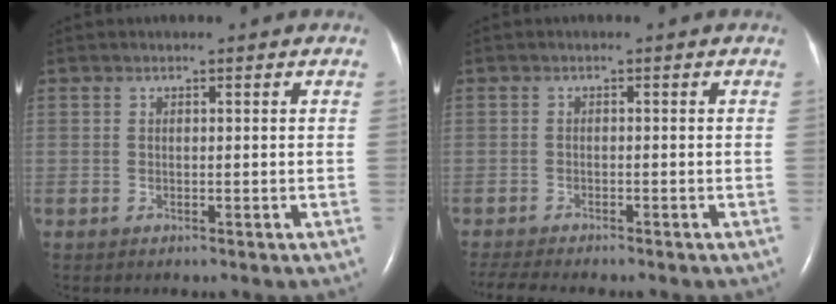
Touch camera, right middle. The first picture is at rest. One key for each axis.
{"total": 5.8, "fx": -5.2, "fy": 0.5, "fz": 2.6, "tx": -0.044, "ty": -0.010, "tz": -0.081}